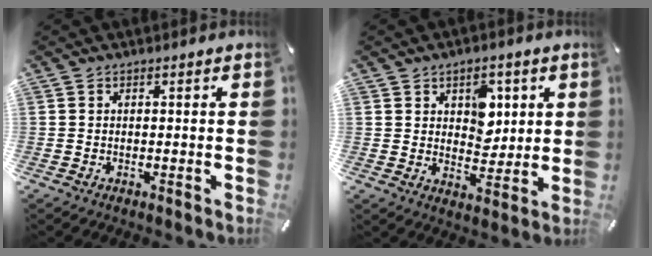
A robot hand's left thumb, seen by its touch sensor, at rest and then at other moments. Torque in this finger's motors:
{"motor_torque": [1.10, 1.53, 0.50, -0.57, 0.08]}